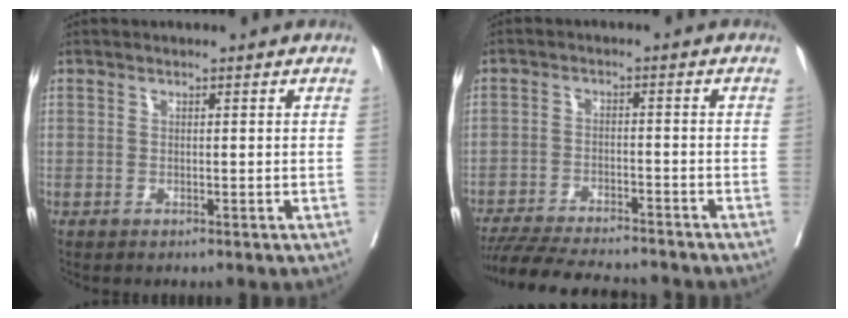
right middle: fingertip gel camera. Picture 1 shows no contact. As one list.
[{"total": 14.8, "force": [-13.5, 2.0, 5.7], "torque": [-0.106, -0.019, -0.198]}]